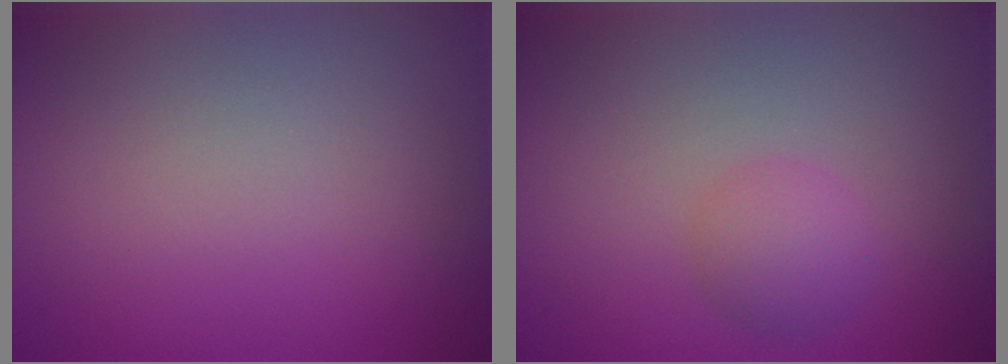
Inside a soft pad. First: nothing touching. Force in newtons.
{"total": 2.1, "press": 2.1, "slide": 0.0}